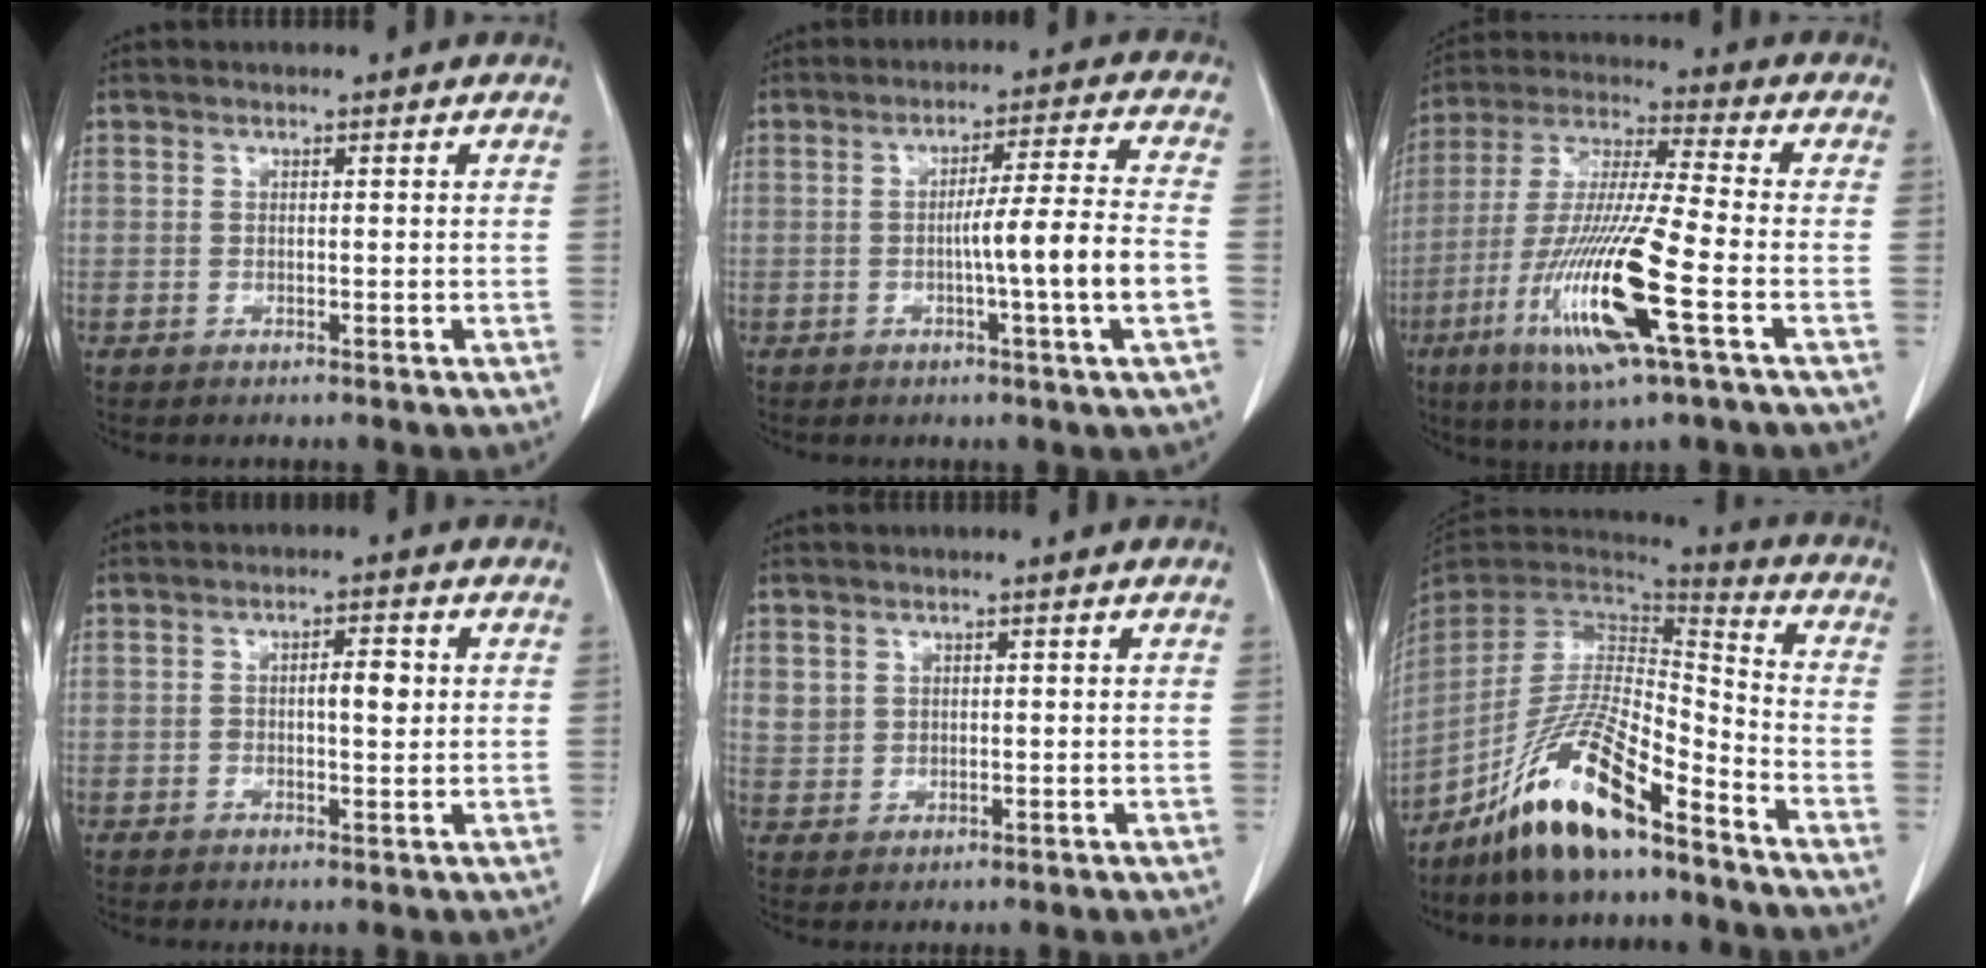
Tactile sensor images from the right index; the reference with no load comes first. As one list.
[{"total": 9.3, "force": [-2.2, -1.3, 8.9], "torque": [-0.139, 0.000, -0.034]}, {"total": 17.4, "force": [-6.3, 0.5, 16.2], "torque": [-0.336, -0.025, -0.119]}, {"total": 3.5, "force": [0.3, 1.2, 3.3], "torque": [-0.051, 0.004, 0.003]}, {"total": 2.6, "force": [1.1, 2.3, 0.5], "torque": [-0.003, 0.002, 0.025]}, {"total": 15.2, "force": [-10.3, 2.9, 10.8], "torque": [-0.208, 0.002, -0.189]}]